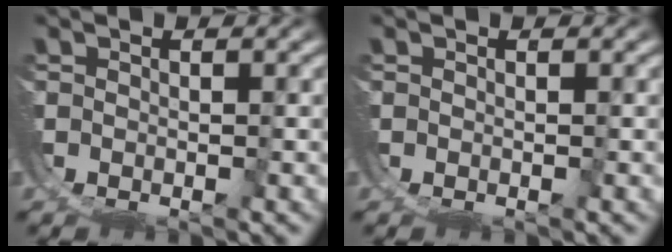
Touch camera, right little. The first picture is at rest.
{"total": 0.0}